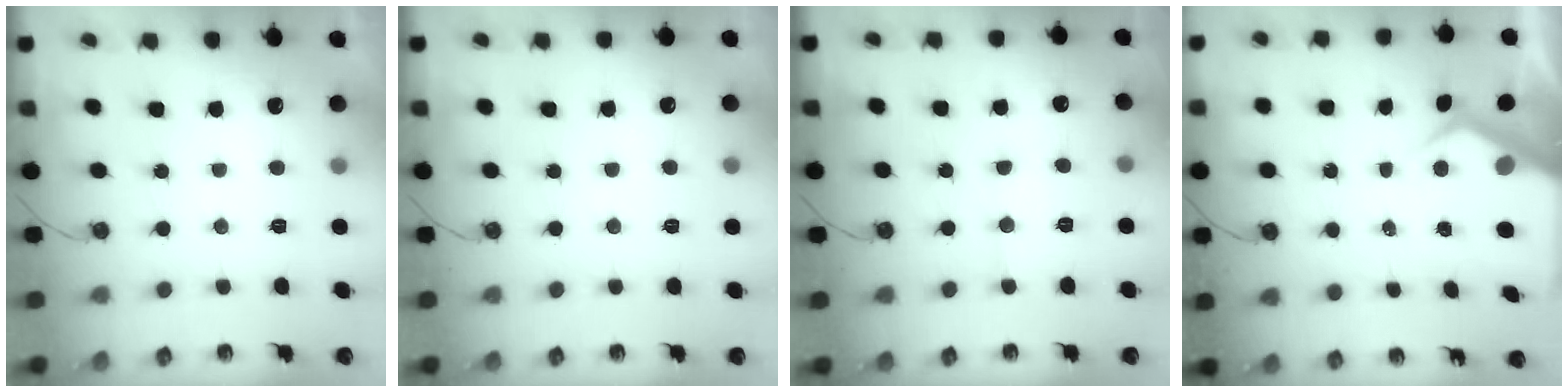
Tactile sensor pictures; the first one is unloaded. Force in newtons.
{"total": 1.8, "press": 1.7, "slide": 0.3}
{"total": 7.5, "press": 7.5, "slide": 0.6}
{"total": 6.2, "press": 6.2, "slide": 0.6}